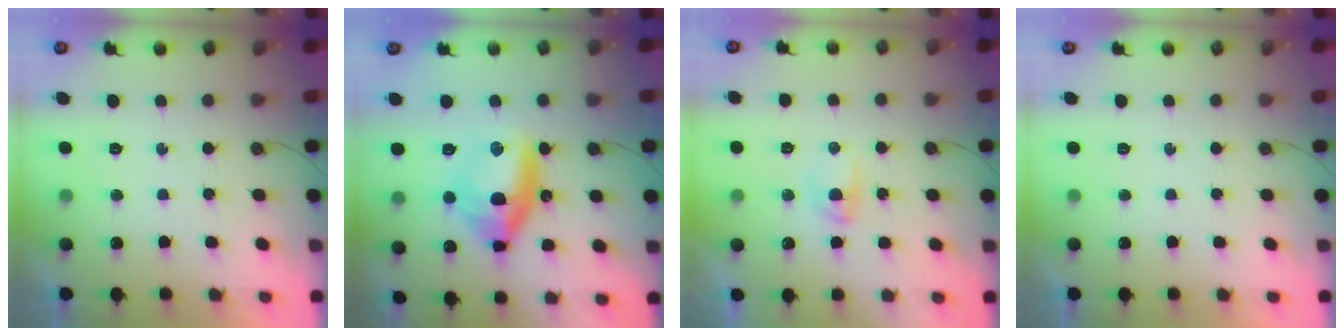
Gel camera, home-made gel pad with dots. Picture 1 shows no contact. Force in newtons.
{"total": 11.1, "press": 10.8, "slide": 2.4}
{"total": 13.6, "press": 5.9, "slide": 12.2}
{"total": 0.0}